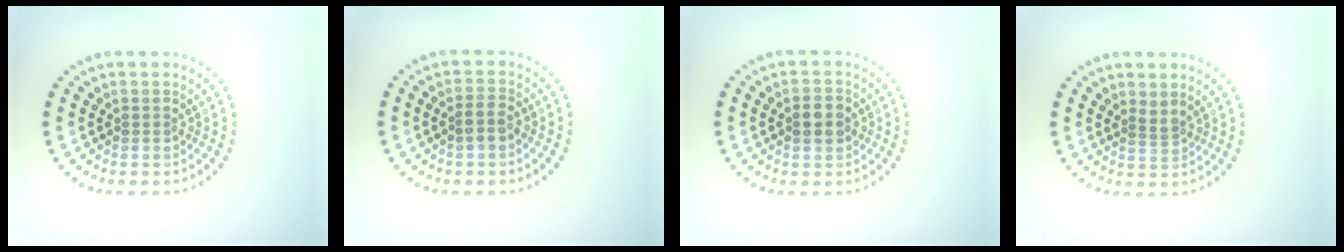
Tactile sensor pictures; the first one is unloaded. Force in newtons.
{"total": 1.9, "press": 1.8, "slide": 0.6}
{"total": 2.4, "press": 2.4, "slide": 0.1}
{"total": 1.0, "press": 0.6, "slide": 0.8}